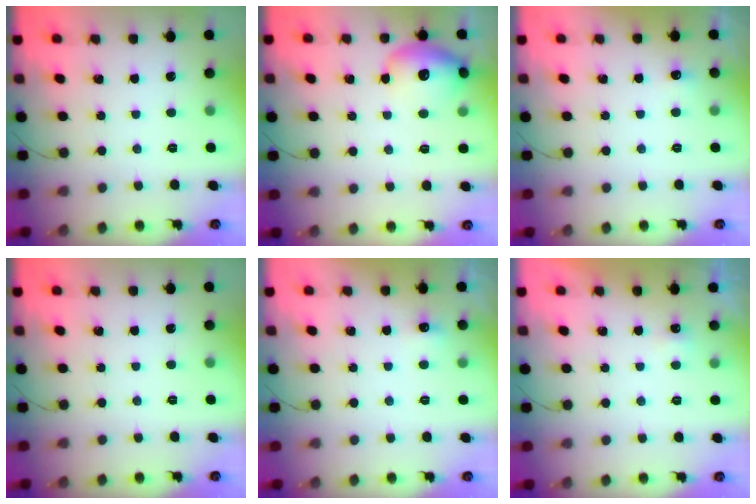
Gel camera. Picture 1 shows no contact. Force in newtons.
{"total": 13.3, "press": 13.2, "slide": 1.8}
{"total": 3.7, "press": 3.6, "slide": 1.1}
{"total": 0.0}
{"total": 4.5, "press": 4.3, "slide": 1.2}
{"total": 2.3, "press": 2.2, "slide": 0.7}